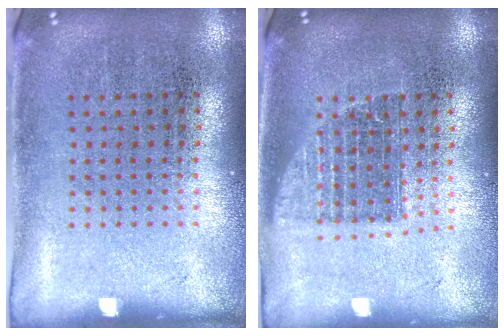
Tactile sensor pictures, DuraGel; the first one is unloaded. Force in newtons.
{"total": 1.3, "press": 1.1, "slide": 0.7}